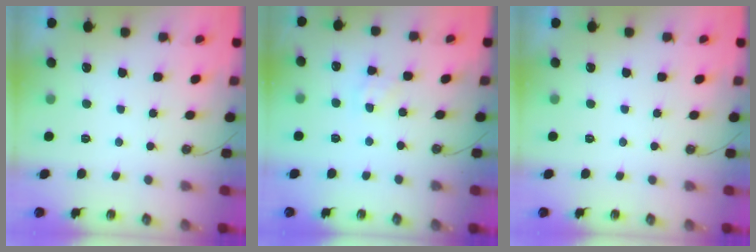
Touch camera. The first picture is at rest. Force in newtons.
{"total": 4.2, "press": 4.1, "slide": 0.5}
{"total": 0.0}